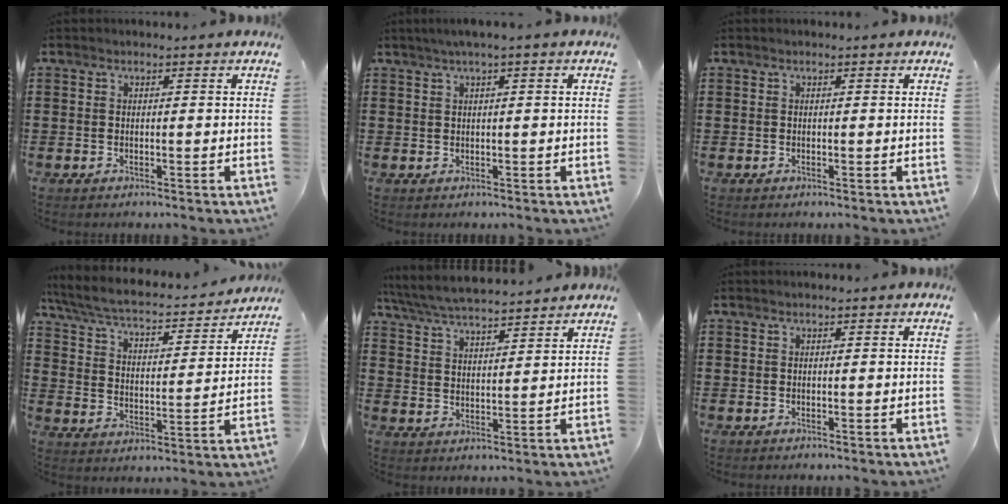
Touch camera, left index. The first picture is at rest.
{"total": 1.4, "force": [0.4, -0.1, 1.4], "torque": [-0.024, -0.002, 0.006]}
{"total": 0.0}
{"total": 4.9, "force": [4.3, 0.5, 2.1], "torque": [-0.064, -0.034, 0.066]}
{"total": 5.6, "force": [5.3, 0.4, 1.7], "torque": [-0.054, -0.025, 0.095]}
{"total": 0.0}